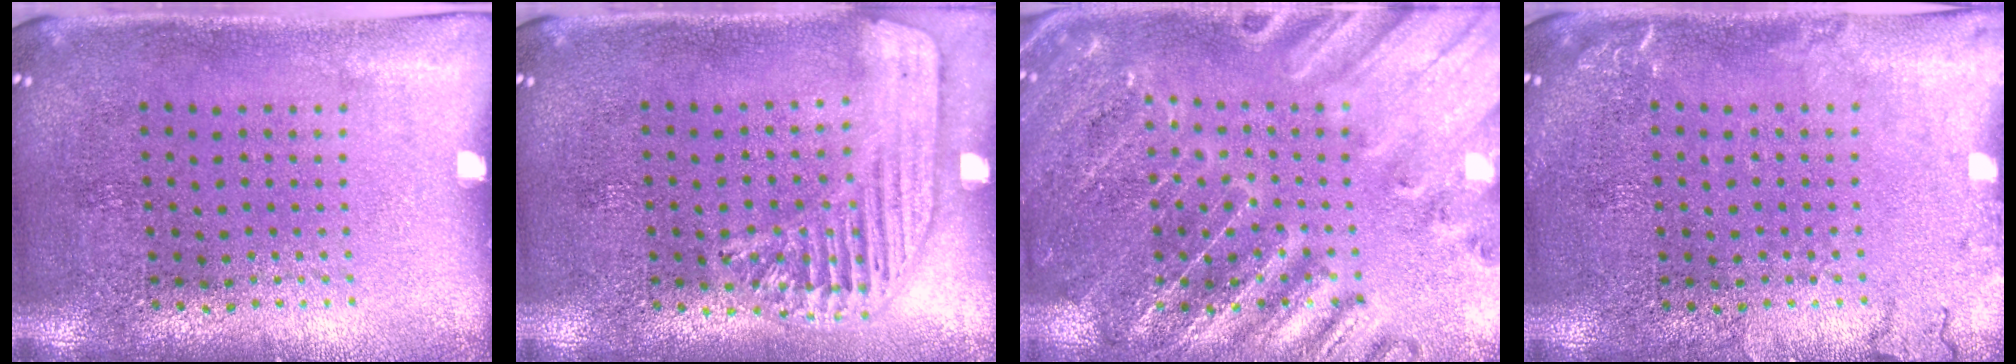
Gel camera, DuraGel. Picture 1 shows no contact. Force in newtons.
{"total": 1.6, "press": 1.5, "slide": 0.6}
{"total": 3.0, "press": 3.0, "slide": 0.3}
{"total": 1.7, "press": 1.6, "slide": 0.3}